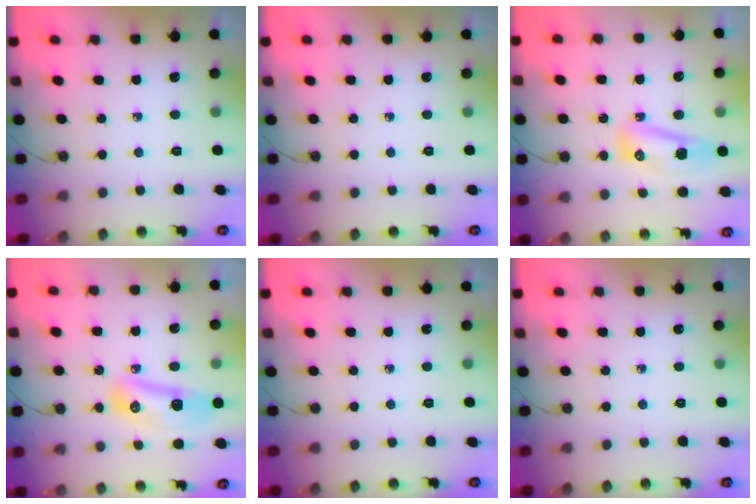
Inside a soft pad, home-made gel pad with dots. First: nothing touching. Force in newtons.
{"total": 0.0}
{"total": 16.5, "press": 10.8, "slide": 12.5}
{"total": 9.9, "press": 9.8, "slide": 1.5}
{"total": 0.0}
{"total": 0.0}